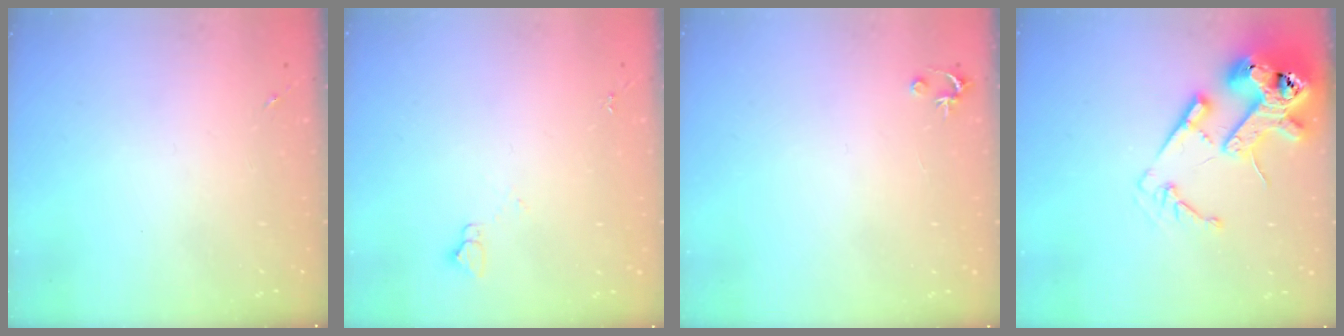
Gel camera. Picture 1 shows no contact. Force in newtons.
{"total": 3.1, "press": 3.0, "slide": 0.3}
{"total": 2.5, "press": 2.5, "slide": 0.2}
{"total": 18.0, "press": 17.9, "slide": 2.6}